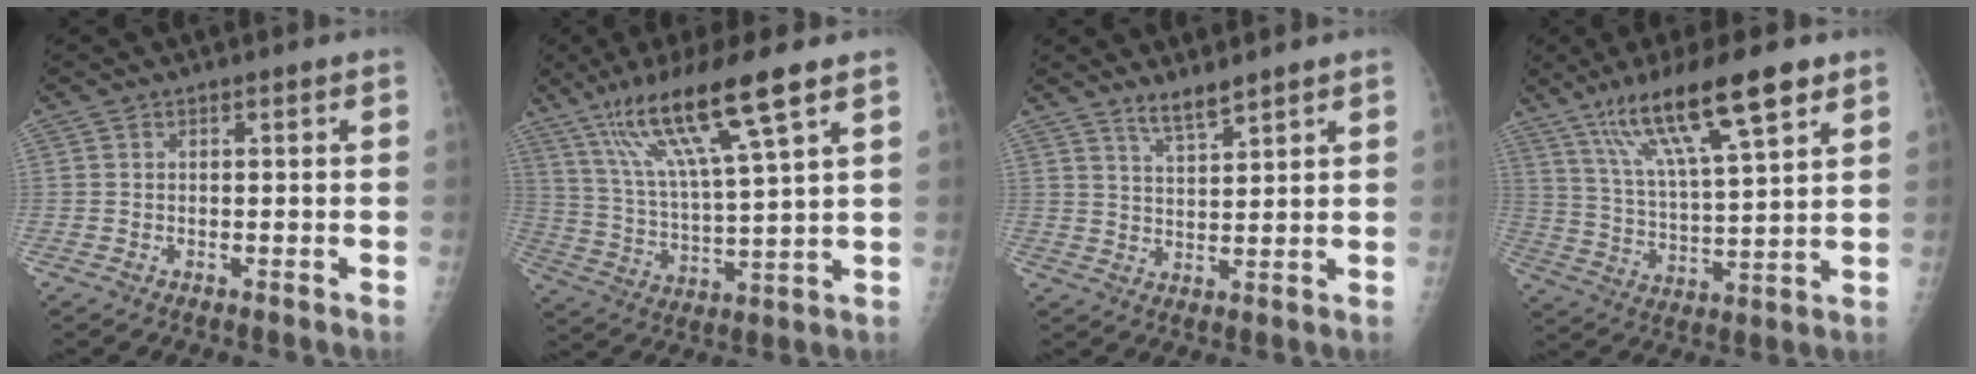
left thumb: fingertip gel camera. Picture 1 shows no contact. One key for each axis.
{"total": 16.8, "fx": 10.0, "fy": 2.3, "fz": 13.3, "tx": -0.247, "ty": -0.030, "tz": 0.190}
{"total": 4.3, "fx": 3.6, "fy": 0.4, "fz": 2.1, "tx": -0.038, "ty": -0.029, "tz": 0.071}
{"total": 17.4, "fx": 10.5, "fy": 3.1, "fz": 13.5, "tx": -0.230, "ty": -0.031, "tz": 0.193}